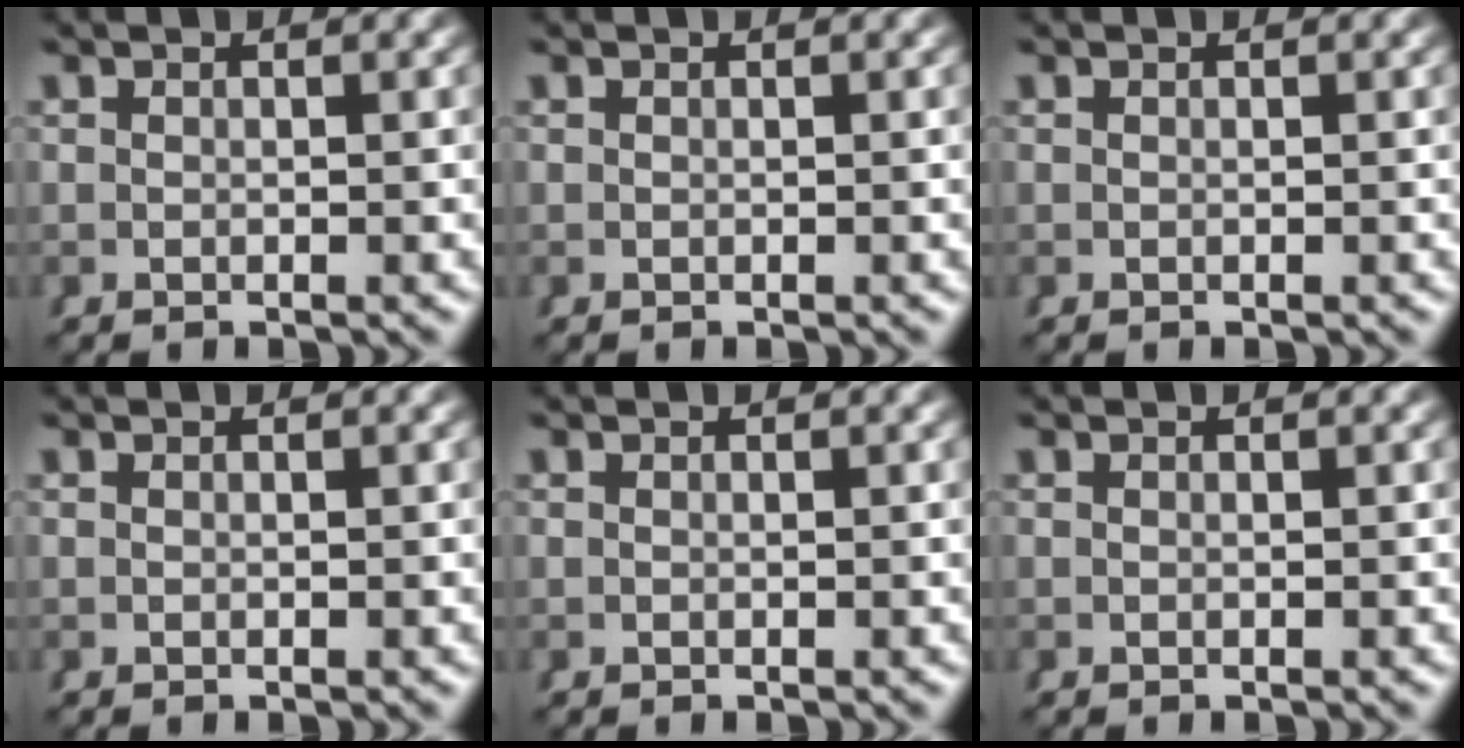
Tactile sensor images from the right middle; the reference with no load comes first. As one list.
[{"total": 0.0}, {"total": 0.0}, {"total": 0.0}, {"total": 0.0}, {"total": 0.0}]